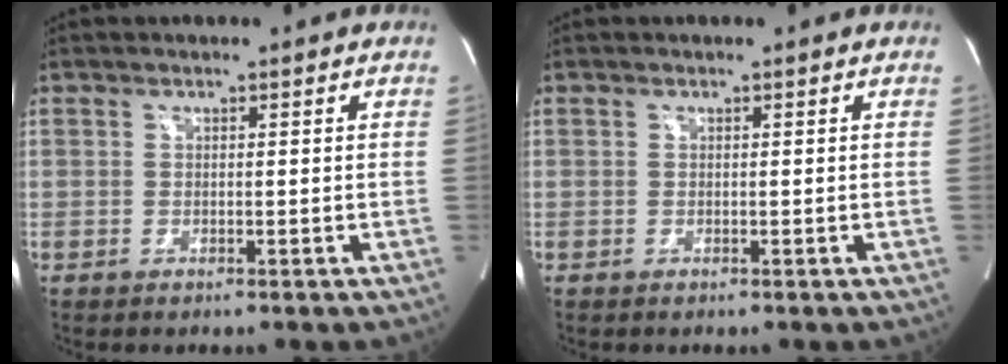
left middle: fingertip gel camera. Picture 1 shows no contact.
{"total": 0.0}